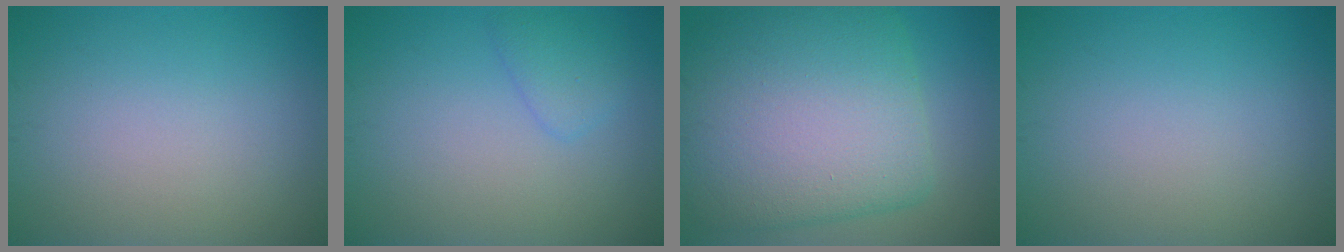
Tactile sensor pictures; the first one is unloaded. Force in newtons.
{"total": 1.8, "press": 1.8, "slide": 0.1}
{"total": 13.0, "press": 13.0, "slide": 0.4}
{"total": 0.0}